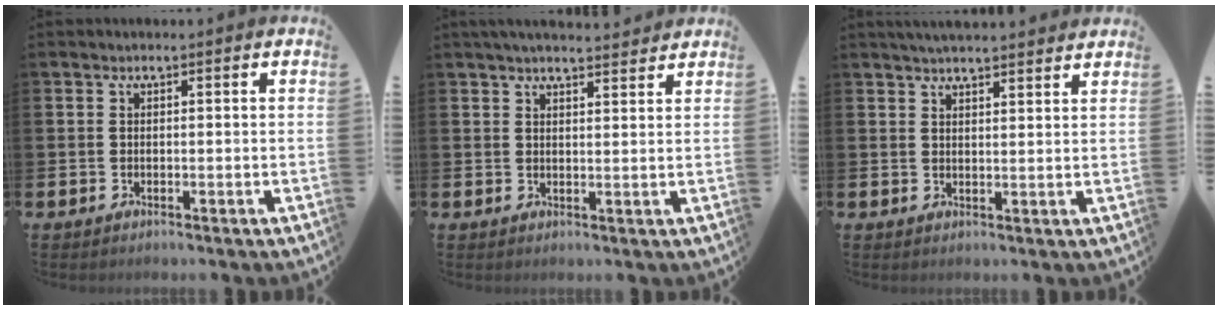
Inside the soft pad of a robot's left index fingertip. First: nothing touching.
{"total": 3.3, "force": [3.2, 0.1, 0.6], "torque": [-0.016, -0.012, 0.058]}
{"total": 3.4, "force": [3.4, 0.0, 0.6], "torque": [-0.013, -0.015, 0.060]}